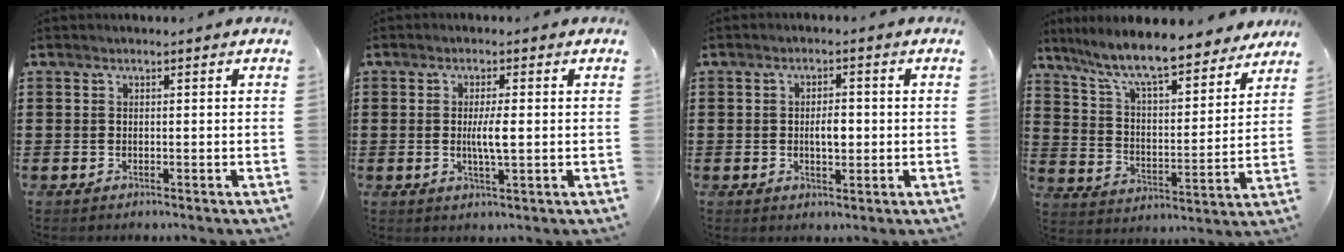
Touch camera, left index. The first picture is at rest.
{"total": 3.6, "force": [0.0, 0.5, 3.6], "torque": [-0.066, -0.002, -0.003]}
{"total": 3.3, "force": [-0.2, 1.5, 3.0], "torque": [-0.041, -0.003, -0.010]}
{"total": 9.7, "force": [8.4, 0.7, 4.8], "torque": [-0.125, -0.051, 0.142]}